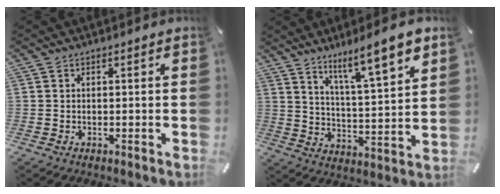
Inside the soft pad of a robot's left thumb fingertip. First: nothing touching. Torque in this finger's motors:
{"motor_torque": [0.95, -0.12, 1.48, -1.28, 0.12]}